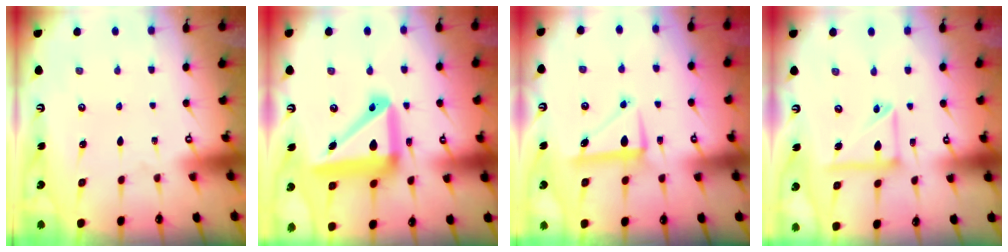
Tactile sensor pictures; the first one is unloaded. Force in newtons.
{"total": 18.4, "press": 18.2, "slide": 2.6}
{"total": 7.1, "press": 7.0, "slide": 1.3}
{"total": 11.6, "press": 11.6, "slide": 1.2}